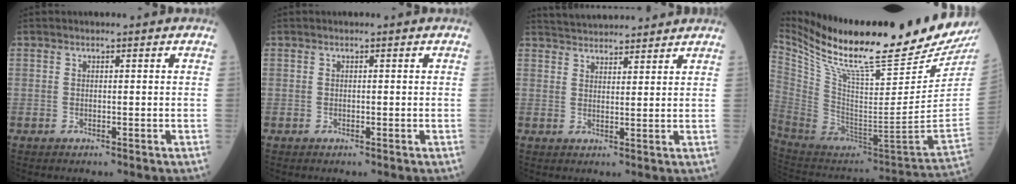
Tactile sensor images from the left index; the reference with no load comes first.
{"total": 0.0}
{"total": 9.8, "force": [9.4, 1.3, 2.4], "torque": [-0.041, 0.030, 0.139]}
{"total": 31.1, "force": [25.4, 2.3, 17.7], "torque": [-0.320, -0.084, 0.397]}